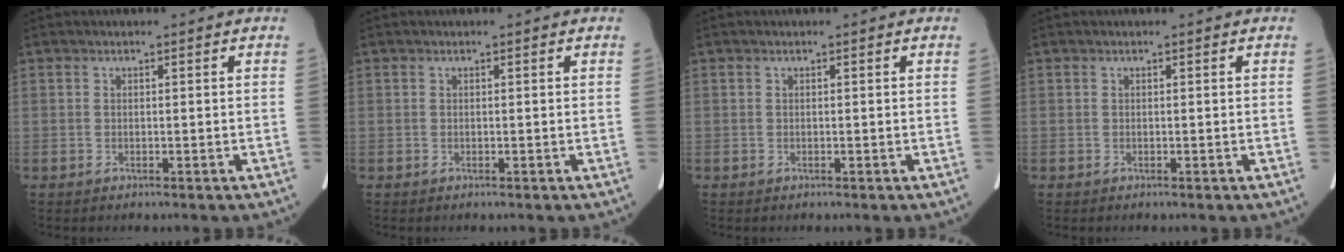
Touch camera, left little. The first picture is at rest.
{"total": 0.0}
{"total": 0.0}
{"total": 0.0}